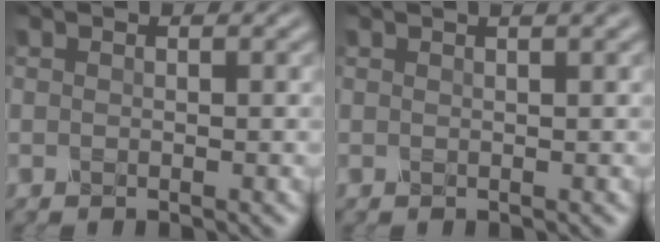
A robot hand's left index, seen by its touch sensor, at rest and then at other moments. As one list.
[{"total": 2.4, "force": [1.4, 0.9, 1.7], "torque": [-0.009, 0.009, 0.001]}]